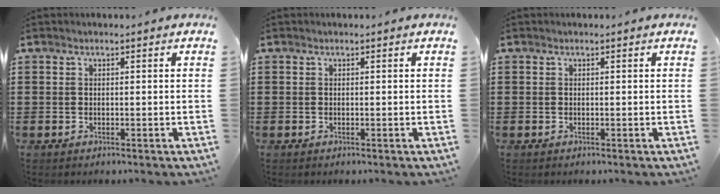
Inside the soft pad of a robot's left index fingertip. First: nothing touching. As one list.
[{"total": 0.0}, {"total": 0.0}]